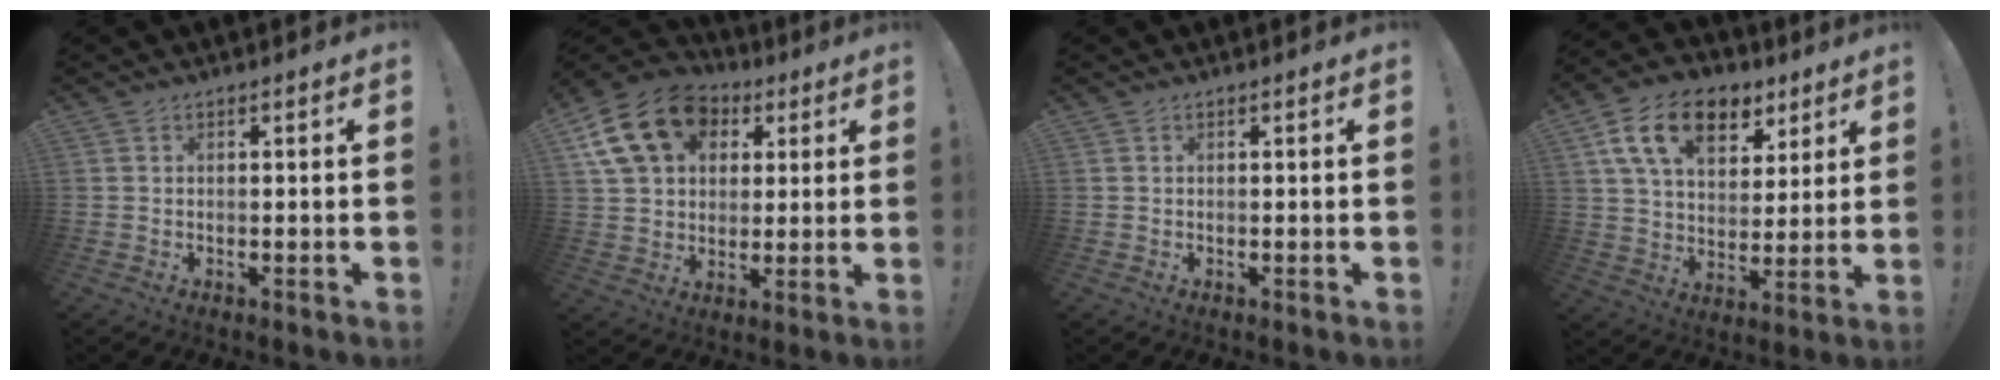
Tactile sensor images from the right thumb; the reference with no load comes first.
{"total": 18.5, "force": [7.0, 14.1, 9.8], "torque": [-0.149, -0.016, 0.139]}
{"total": 0.0}
{"total": 17.3, "force": [9.0, 10.8, 10.2], "torque": [-0.169, -0.034, 0.164]}